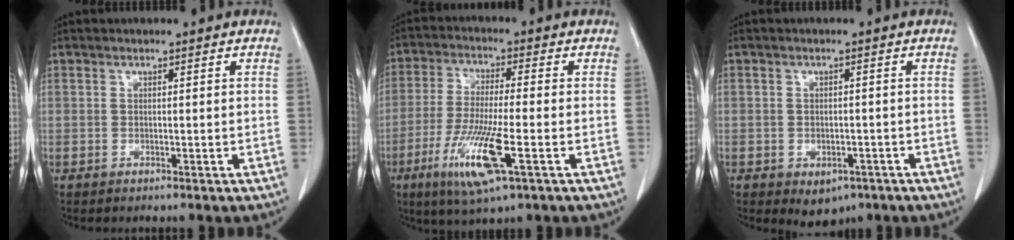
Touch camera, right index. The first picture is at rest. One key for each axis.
{"total": 11.5, "fx": -4.4, "fy": 0.9, "fz": 10.6, "tx": -0.215, "ty": -0.026, "tz": -0.081}
{"total": 3.7, "fx": -2.1, "fy": 2.6, "fz": 1.7, "tx": -0.013, "ty": 0.002, "tz": -0.015}